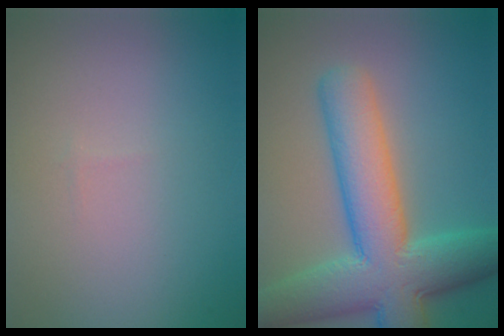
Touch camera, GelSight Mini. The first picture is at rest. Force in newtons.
{"total": 10.5, "press": 10.4, "slide": 0.5}